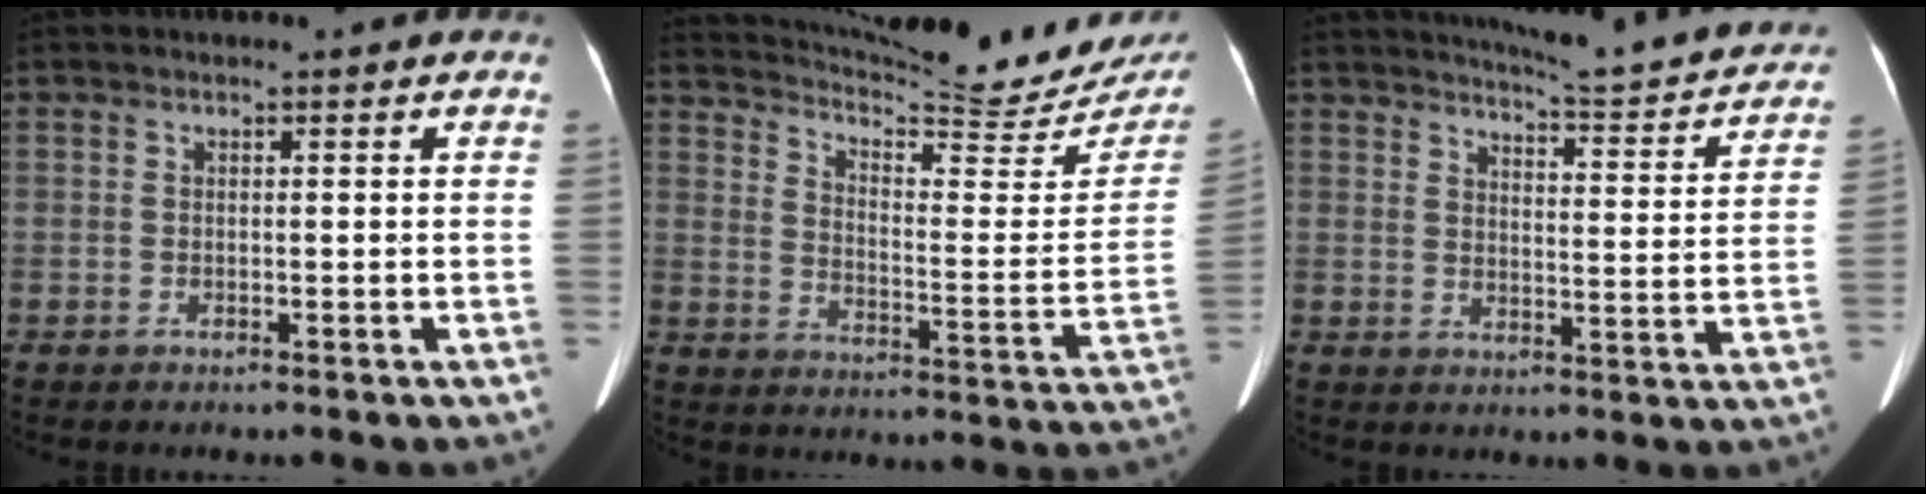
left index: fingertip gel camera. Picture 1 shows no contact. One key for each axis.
{"total": 24.8, "fx": 23.3, "fy": 2.5, "fz": 8.1, "tx": -0.135, "ty": -0.089, "tz": 0.300}
{"total": 18.3, "fx": 17.1, "fy": 1.7, "fz": 6.5, "tx": -0.086, "ty": -0.052, "tz": 0.201}